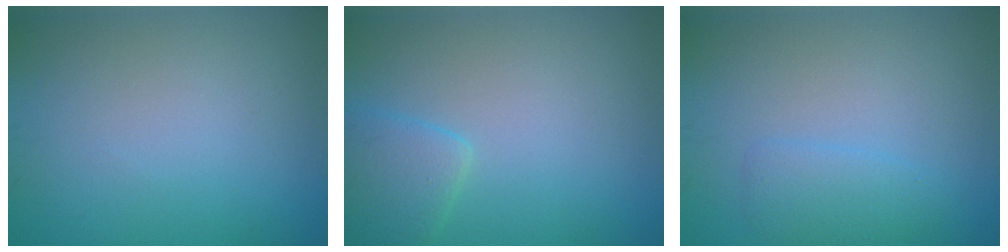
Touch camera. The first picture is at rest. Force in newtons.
{"total": 2.6, "press": 2.6, "slide": 0.2}
{"total": 1.9, "press": 1.9, "slide": 0.1}